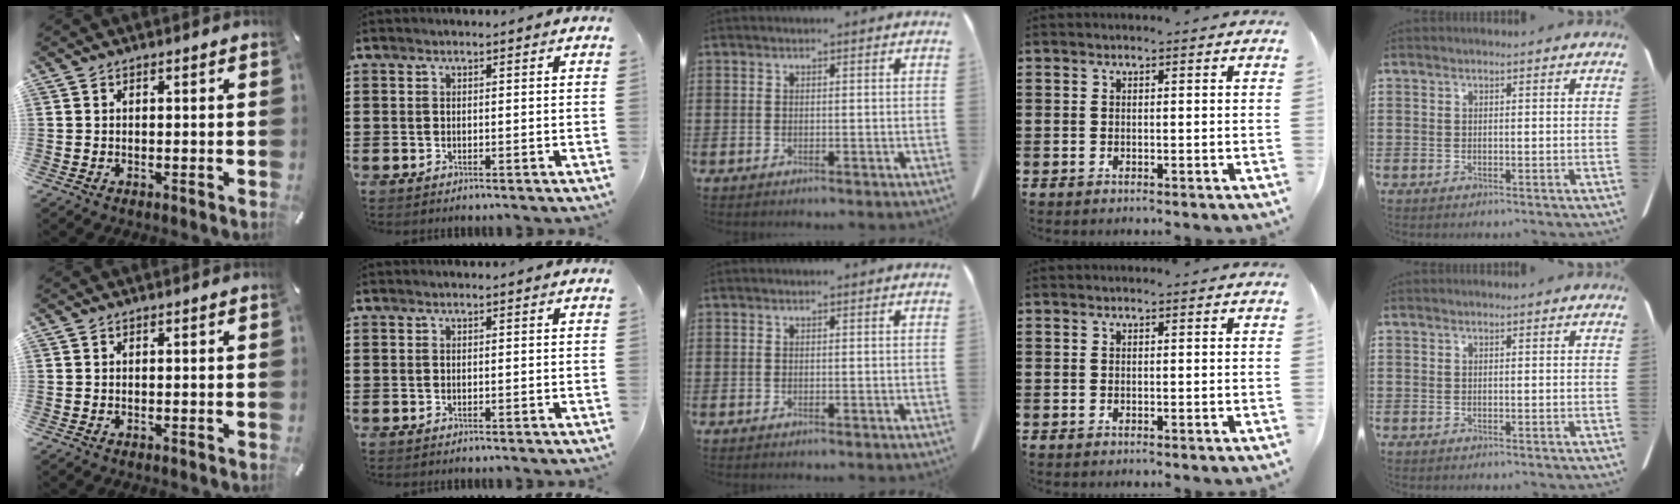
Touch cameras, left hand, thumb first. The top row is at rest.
{}